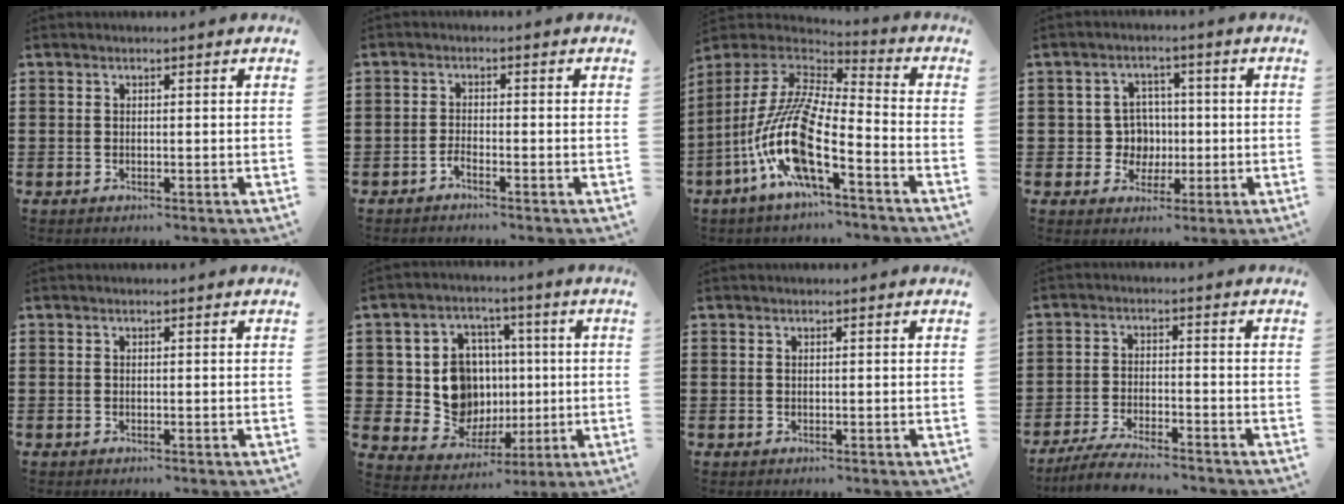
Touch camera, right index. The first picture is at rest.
{"total": 1.5, "force": [-1.4, -0.2, 0.5], "torque": [-0.011, -0.002, -0.027]}
{"total": 13.4, "force": [-6.3, 2.4, 11.5], "torque": [-0.265, -0.027, -0.132]}
{"total": 5.1, "force": [-0.4, 4.8, 1.6], "torque": [-0.041, 0.011, -0.010]}
{"total": 0.0}
{"total": 11.0, "force": [0.7, 9.8, 4.9], "torque": [-0.131, 0.010, 0.023]}
{"total": 0.0}
{"total": 5.3, "force": [-5.0, 0.0, 1.7], "torque": [-0.043, -0.008, -0.099]}